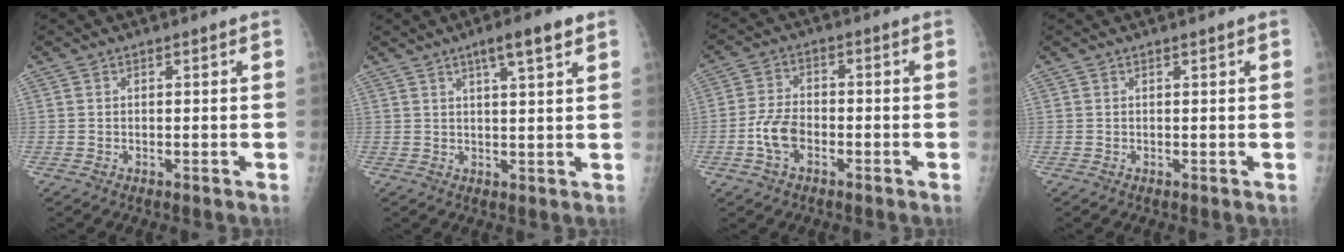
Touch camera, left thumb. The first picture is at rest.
{"total": 6.5, "force": [3.7, 0.9, 5.2], "torque": [-0.080, -0.009, 0.058]}
{"total": 6.4, "force": [-2.4, 3.9, 4.5], "torque": [-0.087, 0.018, -0.049]}
{"total": 0.6, "force": [0.3, 0.0, 0.5], "torque": [-0.007, 0.000, 0.005]}